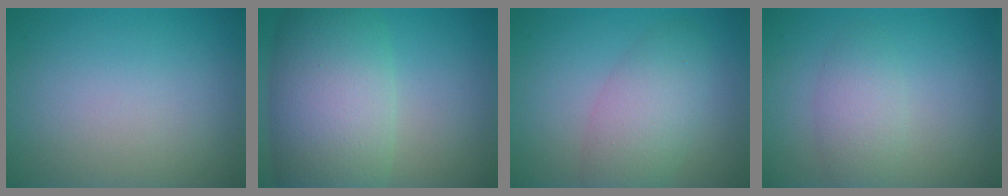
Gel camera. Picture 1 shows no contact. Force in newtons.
{"total": 10.8, "press": 10.8, "slide": 0.4}
{"total": 4.6, "press": 4.6, "slide": 0.3}
{"total": 2.8, "press": 2.8, "slide": 0.2}